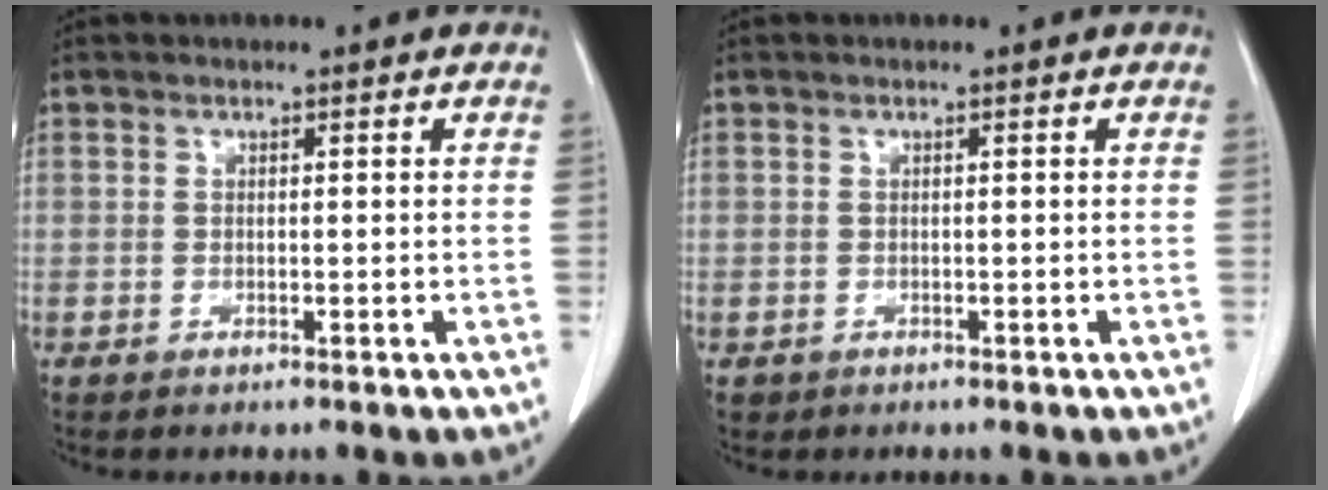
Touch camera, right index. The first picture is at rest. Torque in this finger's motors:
{"motor_torque": [-0.10, 0.00, -0.30, -0.13]}